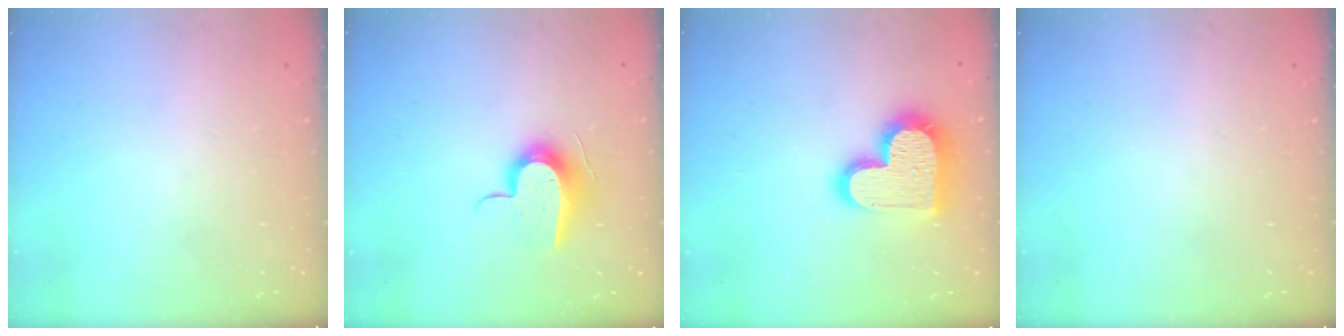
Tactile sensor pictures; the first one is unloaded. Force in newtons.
{"total": 11.5, "press": 11.5, "slide": 0.9}
{"total": 18.9, "press": 18.9, "slide": 1.3}
{"total": 0.0}